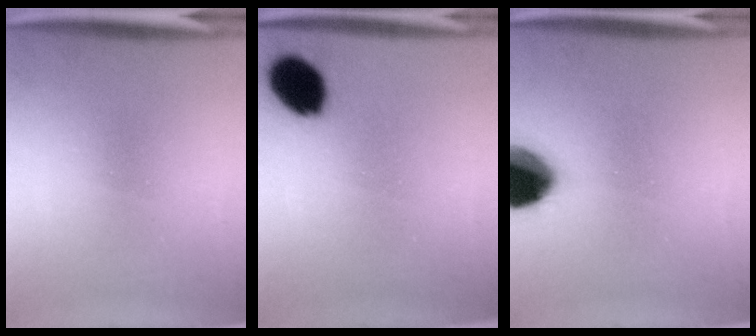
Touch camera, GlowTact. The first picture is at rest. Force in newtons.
{"total": 9.4}
{"total": 14.7}